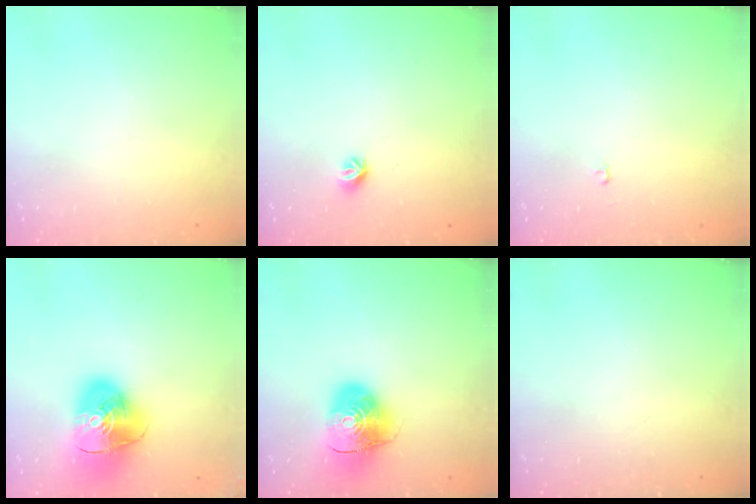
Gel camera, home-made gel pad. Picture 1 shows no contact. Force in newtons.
{"total": 6.0, "press": 6.0, "slide": 0.7}
{"total": 2.1, "press": 2.1, "slide": 0.2}
{"total": 14.6, "press": 14.4, "slide": 2.1}
{"total": 10.8, "press": 10.6, "slide": 1.7}
{"total": 0.0}